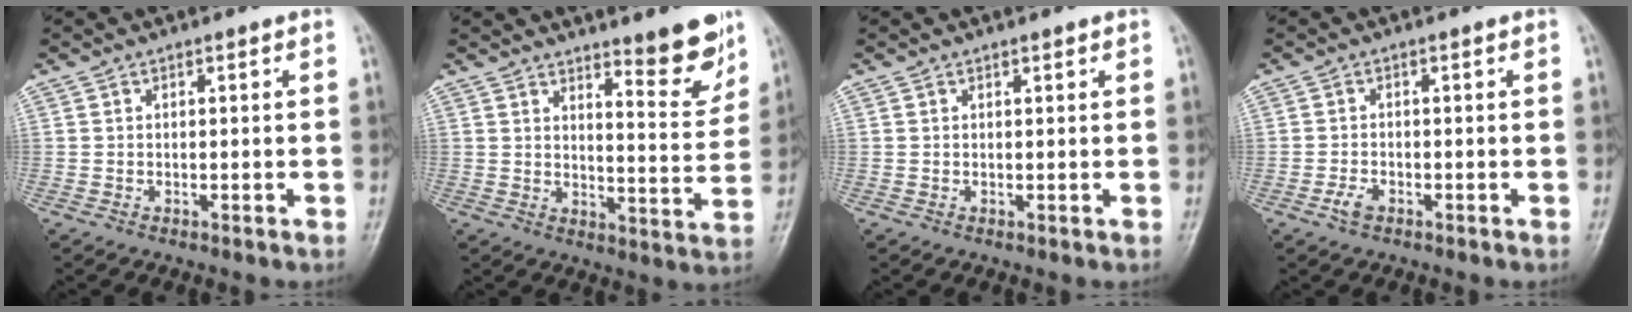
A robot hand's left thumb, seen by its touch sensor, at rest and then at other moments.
{"total": 9.6, "force": [7.0, 1.8, 6.3], "torque": [-0.065, -0.060, 0.104]}
{"total": 0.6, "force": [0.5, 0.1, 0.3], "torque": [-0.007, -0.003, 0.006]}
{"total": 2.0, "force": [-1.1, 1.1, 1.2], "torque": [-0.029, 0.004, -0.022]}